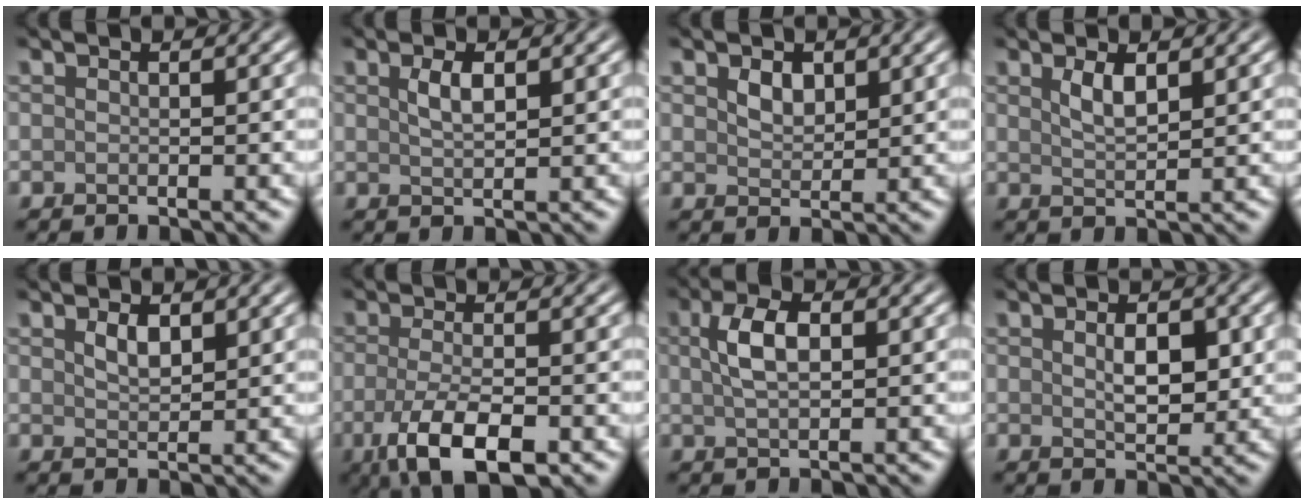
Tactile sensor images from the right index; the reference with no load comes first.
{"total": 1.8, "force": [0.8, 0.6, 1.5], "torque": [-0.031, 0.002, 0.016]}
{"total": 1.8, "force": [1.0, 1.1, 1.0], "torque": [-0.022, -0.001, 0.022]}
{"total": 2.0, "force": [1.1, 0.5, 1.6], "torque": [-0.031, -0.002, 0.022]}
{"total": 1.6, "force": [1.0, 0.7, 1.0], "torque": [-0.022, -0.001, 0.021]}
{"total": 6.2, "force": [-2.5, 2.3, 5.2], "torque": [-0.105, -0.012, -0.046]}
{"total": 3.6, "force": [0.9, 1.6, 3.1], "torque": [-0.064, 0.006, 0.016]}
{"total": 3.0, "force": [0.5, 1.6, 2.5], "torque": [-0.044, -0.003, 0.012]}